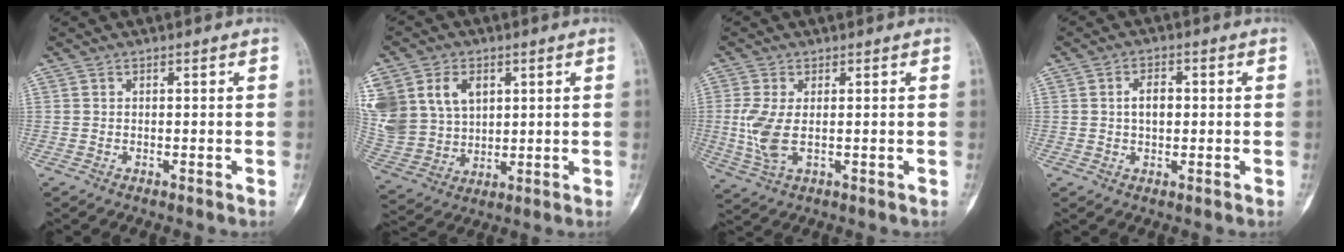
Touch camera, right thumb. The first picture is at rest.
{"total": 20.1, "force": [6.9, 15.3, 11.2], "torque": [-0.266, 0.019, 0.153]}
{"total": 6.2, "force": [0.0, 2.9, 5.5], "torque": [-0.141, -0.008, 0.006]}
{"total": 3.9, "force": [0.2, 2.4, 3.0], "torque": [-0.047, 0.007, 0.001]}